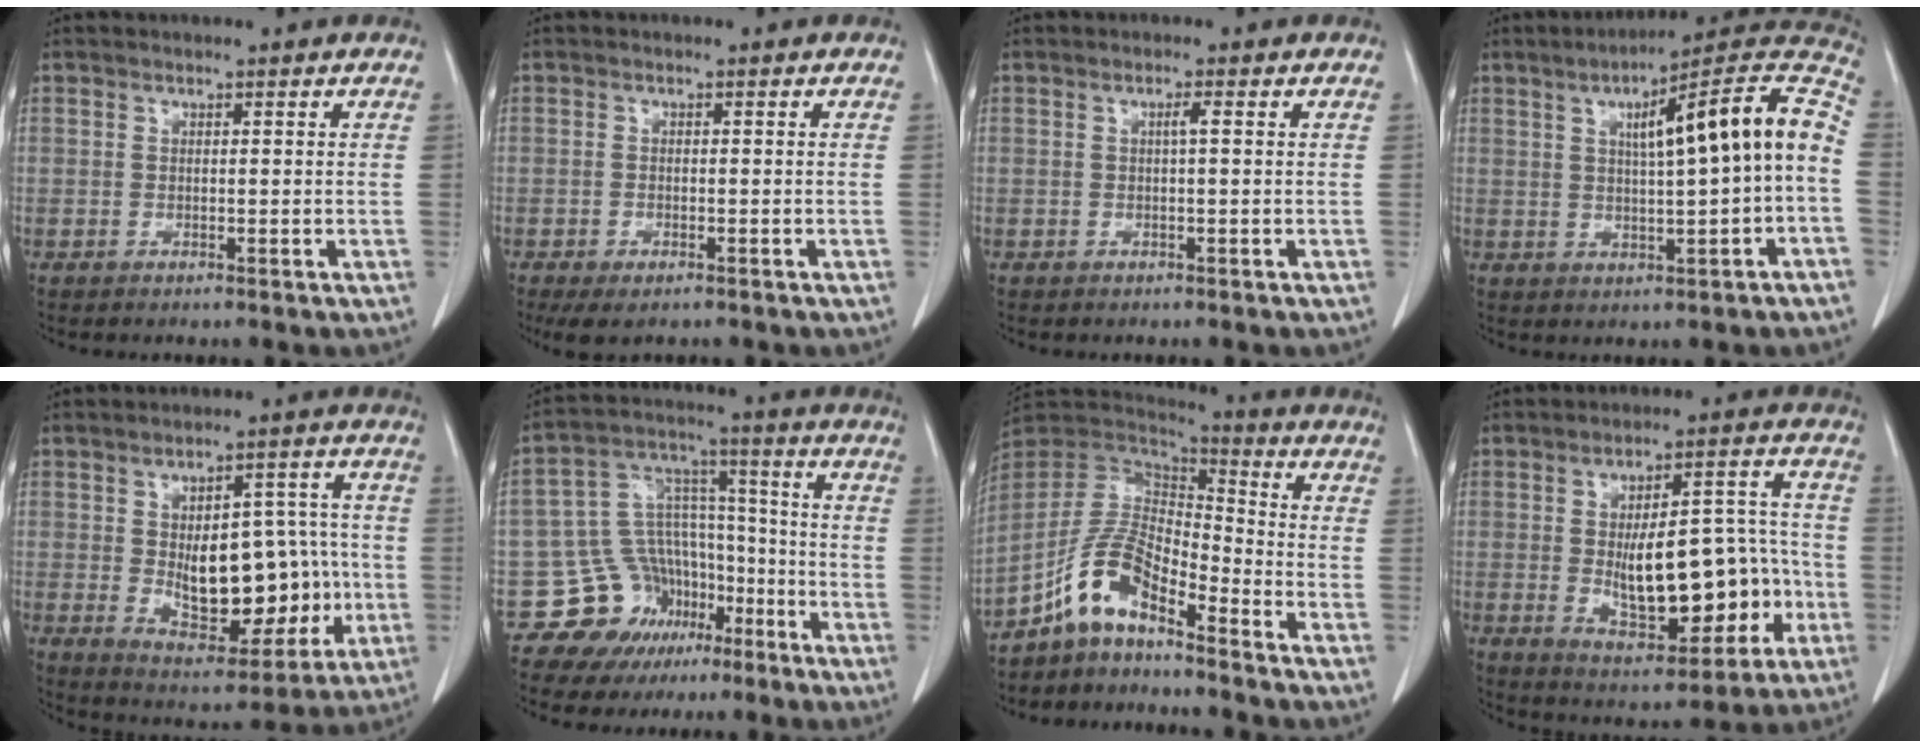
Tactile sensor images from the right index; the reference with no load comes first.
{"total": 3.9, "force": [-2.7, 1.6, 2.2], "torque": [-0.038, -0.009, -0.039]}
{"total": 1.1, "force": [0.1, 0.0, 1.1], "torque": [-0.022, 0.003, 0.003]}
{"total": 15.9, "force": [1.4, 1.2, 15.8], "torque": [-0.221, 0.040, 0.019]}
{"total": 16.6, "force": [-1.4, 8.6, 14.1], "torque": [-0.212, 0.019, 0.004]}
{"total": 13.4, "force": [-7.4, 10.7, 3.1], "torque": [-0.048, 0.092, -0.108]}
{"total": 9.9, "force": [-6.8, 3.2, 6.5], "torque": [-0.147, 0.025, -0.136]}
{"total": 17.1, "force": [-2.7, 7.0, 15.4], "torque": [-0.228, 0.028, -0.024]}